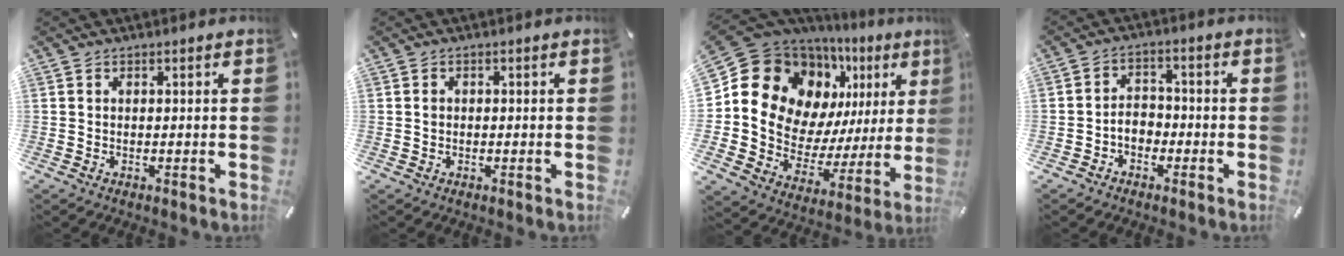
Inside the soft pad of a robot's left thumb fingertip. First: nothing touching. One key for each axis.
{"total": 0.9, "fx": -0.1, "fy": 0.8, "fz": 0.4, "tx": -0.008, "ty": 0.004, "tz": -0.003}
{"total": 18.1, "fx": 8.7, "fy": 14.1, "fz": 7.4, "tx": -0.112, "ty": -0.077, "tz": 0.174}
{"total": 4.6, "fx": -2.2, "fy": 3.5, "fz": 2.1, "tx": -0.036, "ty": 0.015, "tz": -0.040}